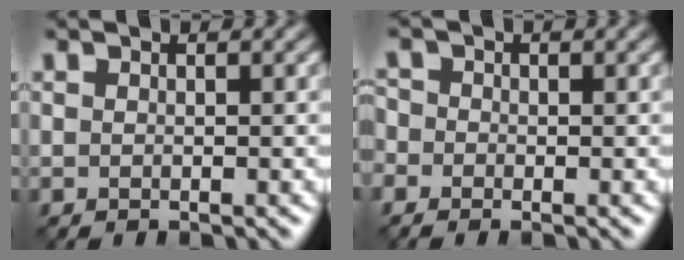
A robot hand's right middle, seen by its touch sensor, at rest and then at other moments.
{"total": 2.6, "force": [-1.1, 2.1, 1.1], "torque": [-0.007, 0.009, -0.025]}